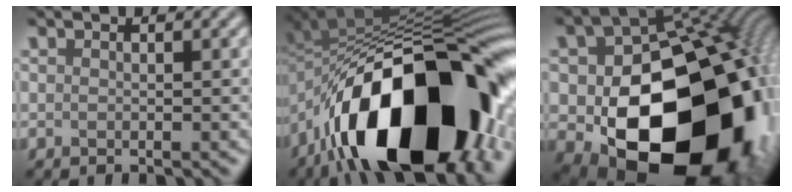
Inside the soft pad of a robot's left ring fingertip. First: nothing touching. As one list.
[{"total": 19.5, "force": [-8.2, 9.1, 15.2], "torque": [-0.245, -0.011, -0.128]}, {"total": 20.5, "force": [-4.3, 14.8, 13.5], "torque": [-0.182, -0.051, -0.025]}]